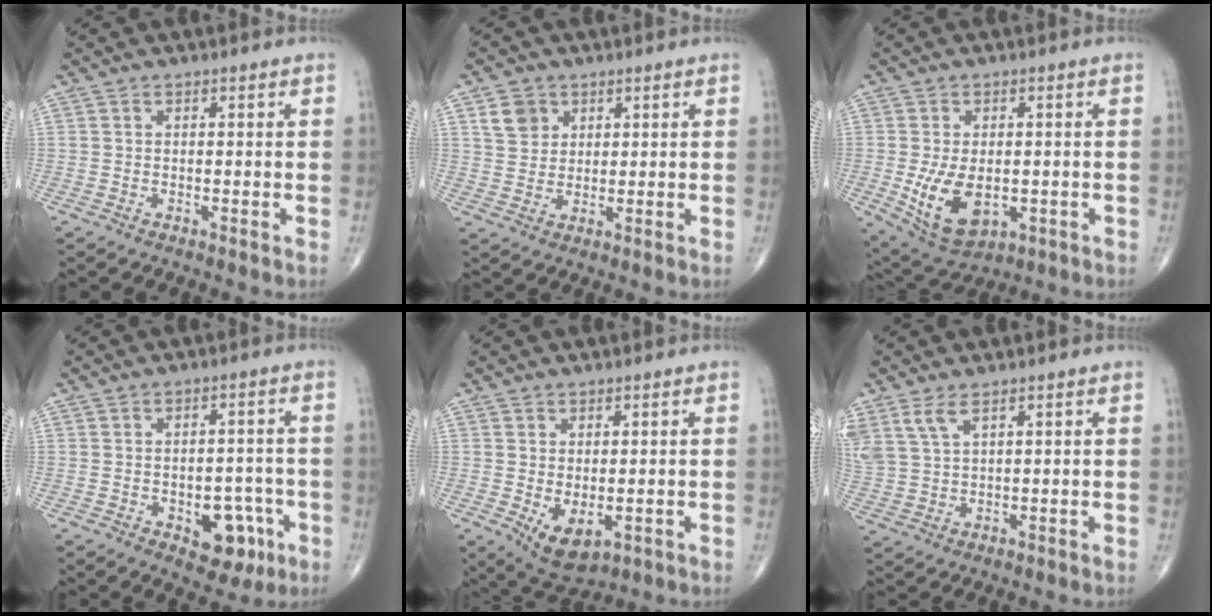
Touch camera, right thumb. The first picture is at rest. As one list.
[{"total": 5.2, "force": [2.4, 4.2, 1.9], "torque": [-0.017, -0.010, 0.047]}, {"total": 10.6, "force": [-1.9, 6.4, 8.3], "torque": [-0.138, -0.011, -0.015]}, {"total": 8.9, "force": [-3.5, 5.3, 6.2], "torque": [-0.045, 0.024, -0.036]}, {"total": 6.4, "force": [-1.2, 3.5, 5.2], "torque": [-0.075, -0.008, -0.002]}, {"total": 5.7, "force": [3.6, 2.3, 3.8], "torque": [-0.092, -0.005, 0.082]}]